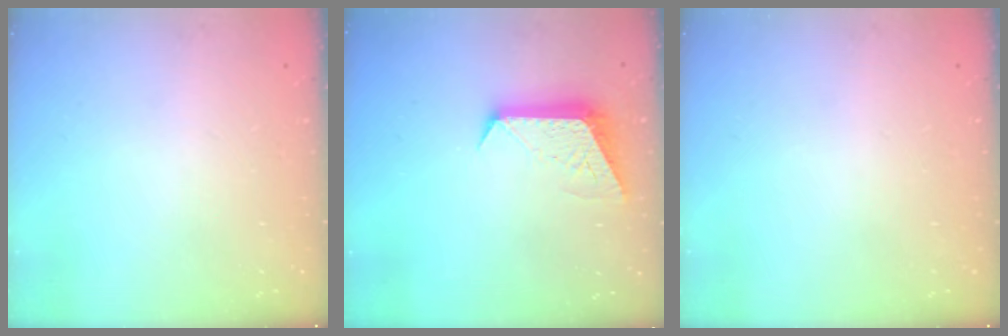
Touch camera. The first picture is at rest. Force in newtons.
{"total": 9.6, "press": 9.6, "slide": 0.5}
{"total": 0.0}